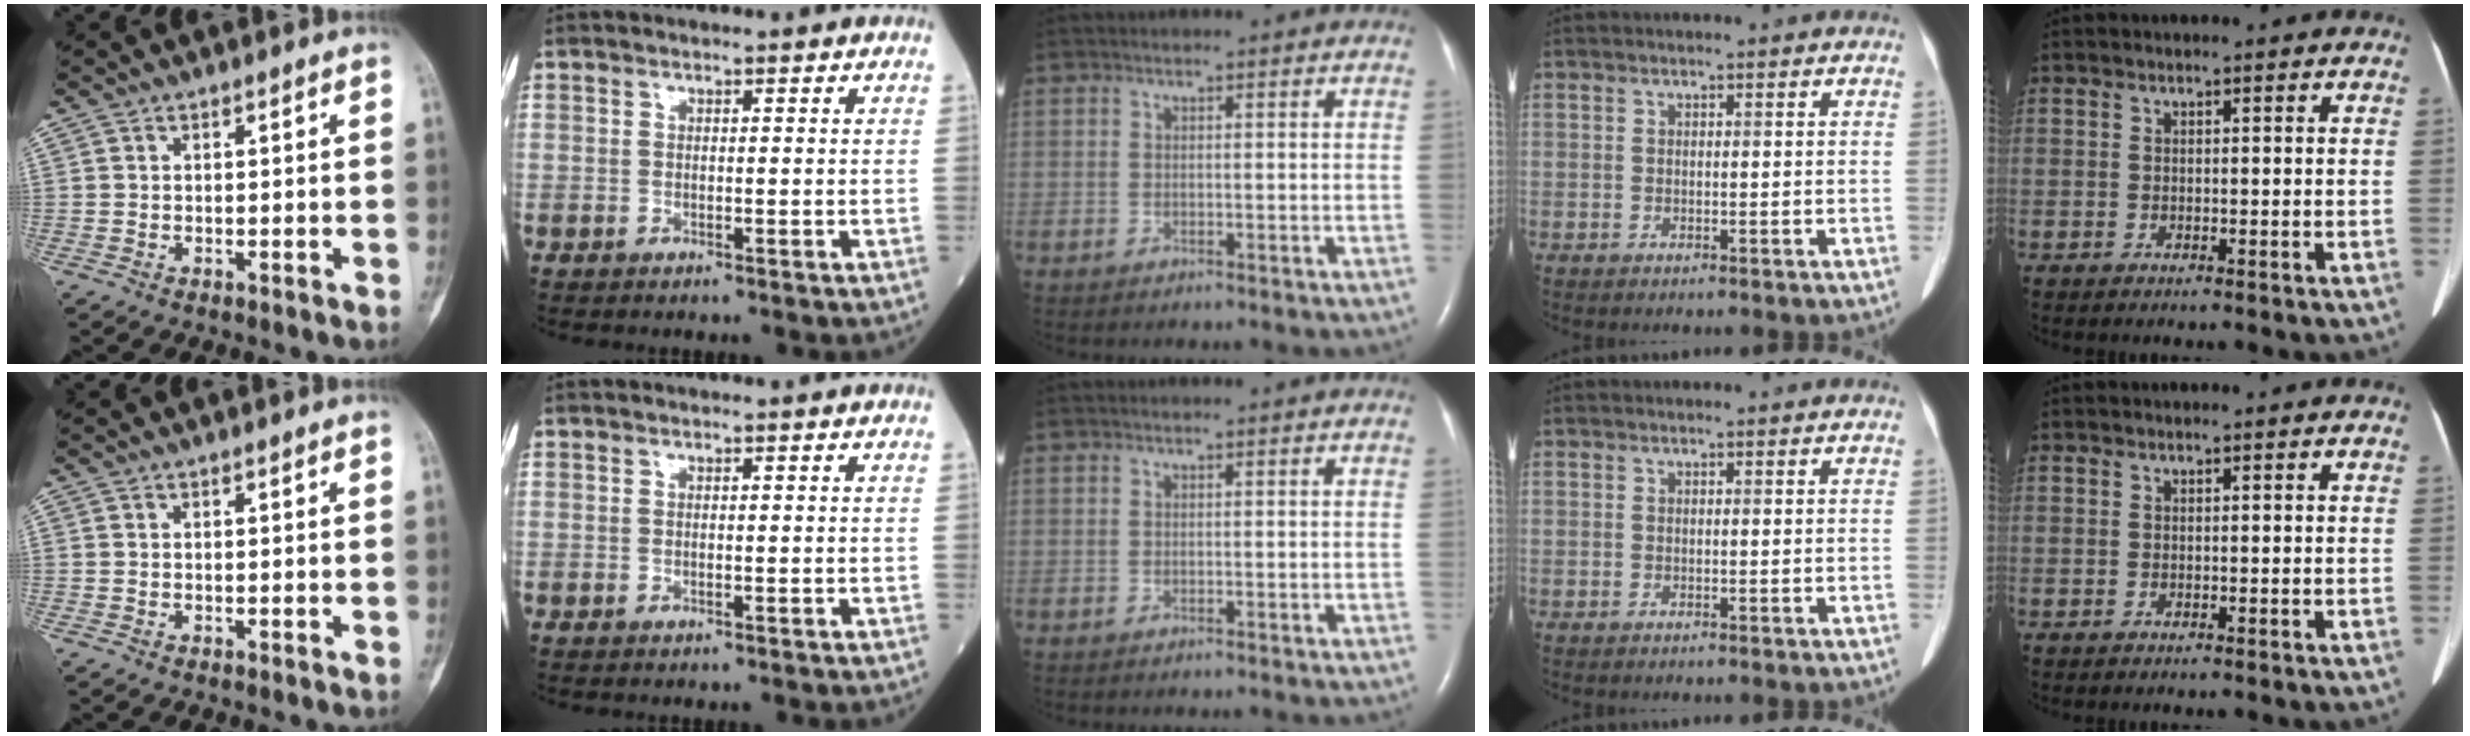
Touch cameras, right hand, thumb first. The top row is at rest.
{}